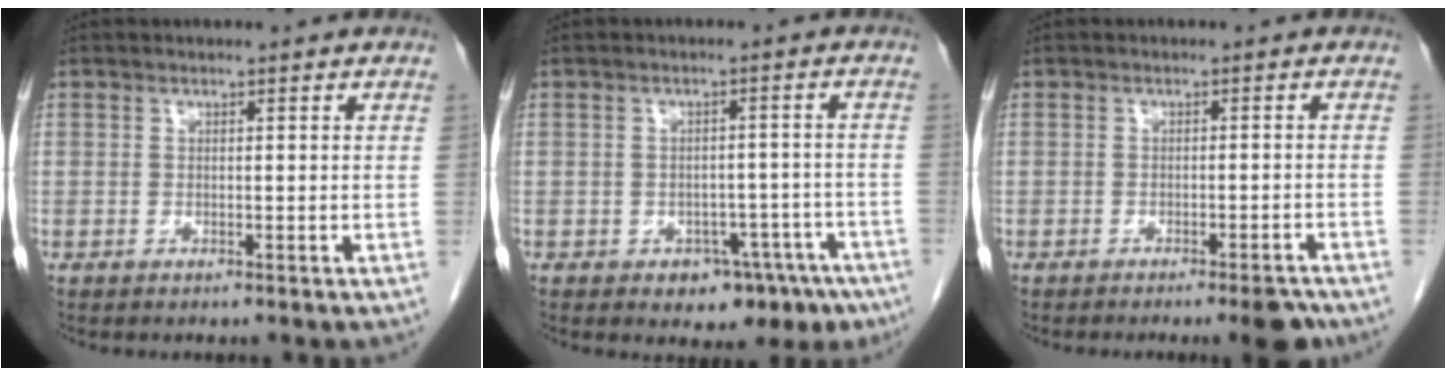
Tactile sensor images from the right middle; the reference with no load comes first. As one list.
[{"total": 9.4, "force": [-6.4, 5.1, 4.5], "torque": [-0.021, 0.016, -0.081]}, {"total": 3.6, "force": [-2.9, 0.1, 2.2], "torque": [-0.018, -0.004, -0.039]}]